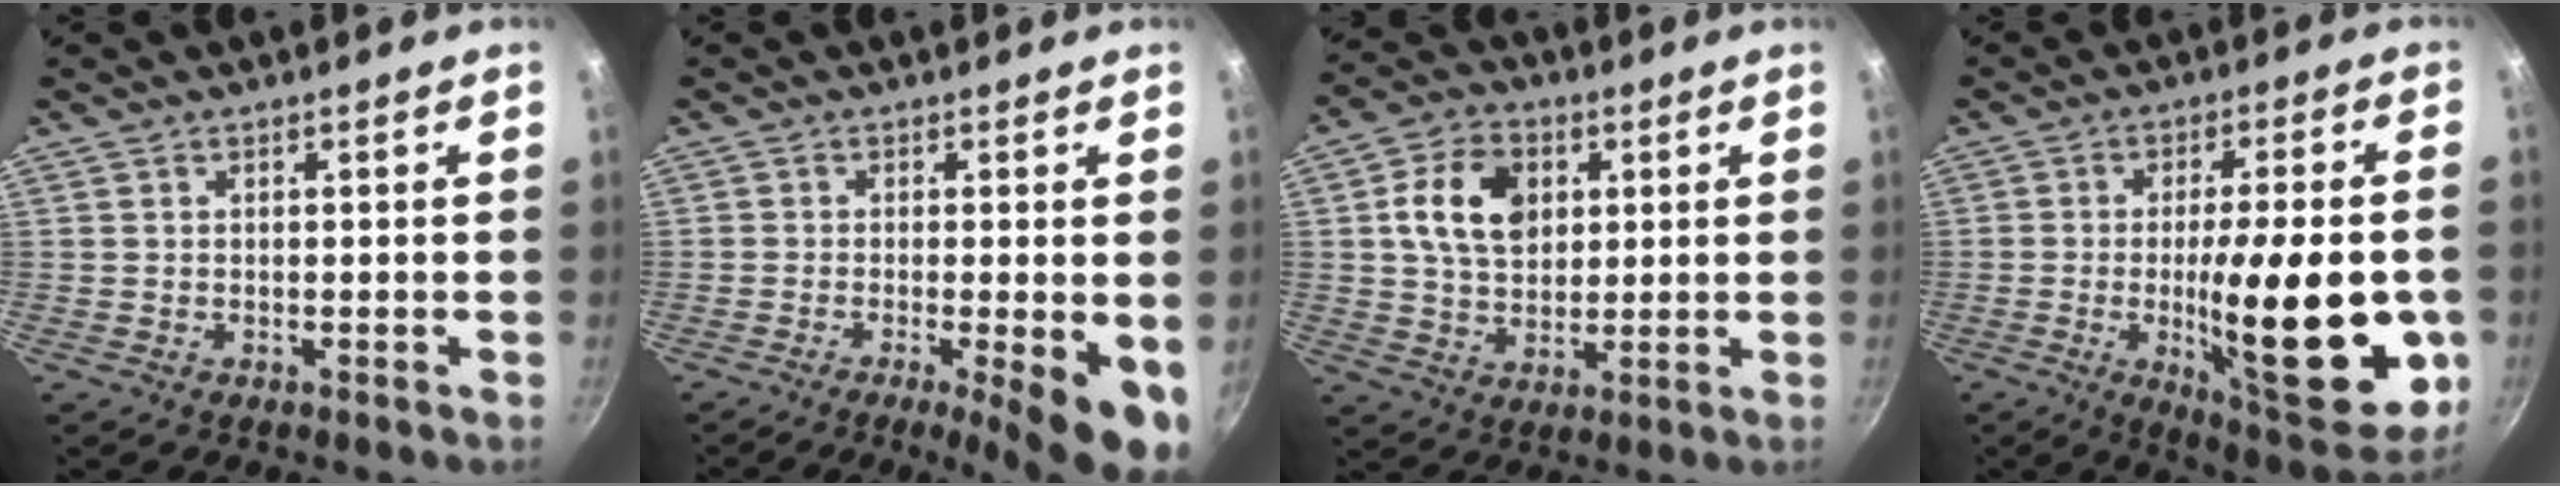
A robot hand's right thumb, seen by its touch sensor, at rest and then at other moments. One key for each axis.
{"total": 9.8, "fx": -2.8, "fy": 2.2, "fz": 9.1, "tx": -0.119, "ty": -0.006, "tz": -0.038}
{"total": 11.7, "fx": 2.9, "fy": 8.6, "fz": 7.5, "tx": -0.109, "ty": 0.002, "tz": 0.046}
{"total": 24.4, "fx": -4.5, "fy": 7.0, "fz": 23.0, "tx": -0.301, "ty": 0.000, "tz": -0.058}